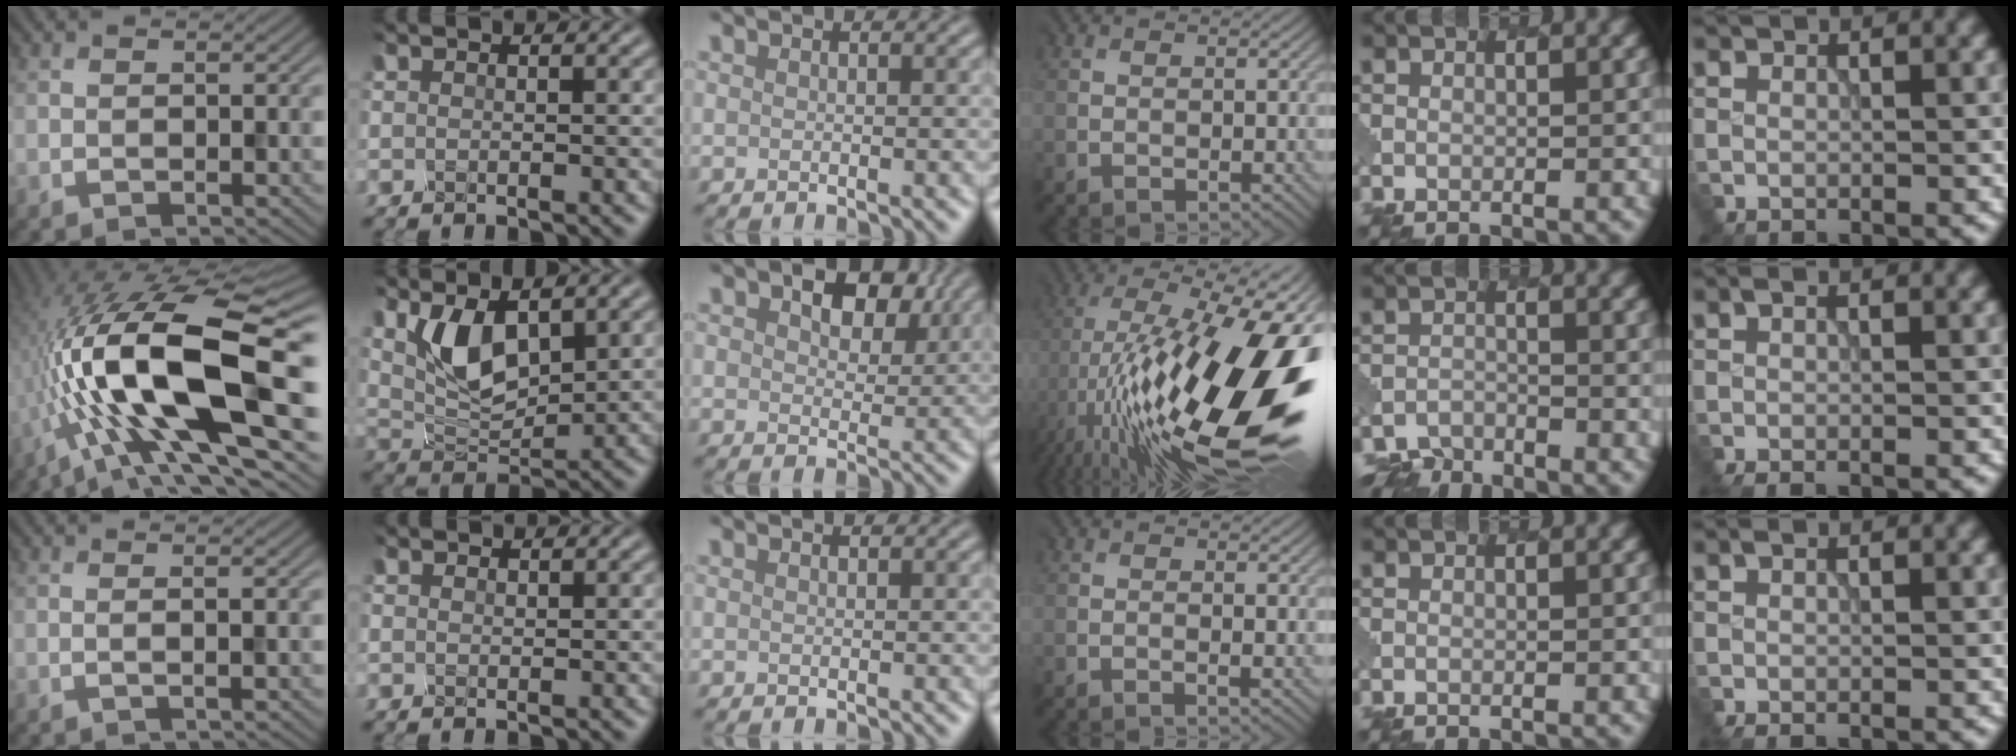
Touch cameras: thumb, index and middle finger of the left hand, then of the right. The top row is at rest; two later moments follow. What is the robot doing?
{"motion": "disassemble", "object": "battery cover"}